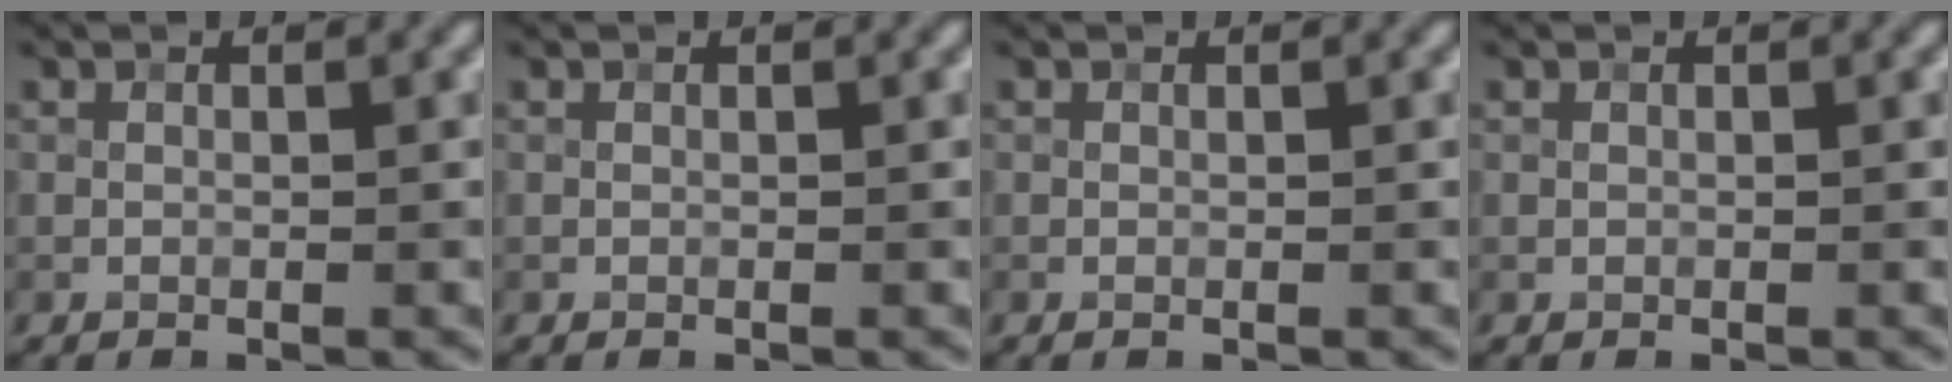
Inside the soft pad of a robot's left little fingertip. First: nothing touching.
{"total": 0.0}
{"total": 0.0}
{"total": 0.0}